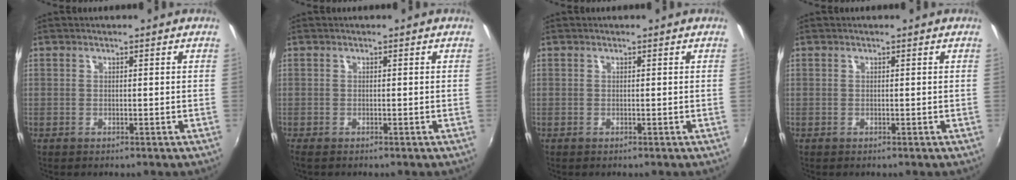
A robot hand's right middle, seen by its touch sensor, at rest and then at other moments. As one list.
[{"total": 0.8, "force": [-0.7, 0.2, 0.4], "torque": [-0.012, -0.003, -0.012]}, {"total": 0.0}, {"total": 0.0}]